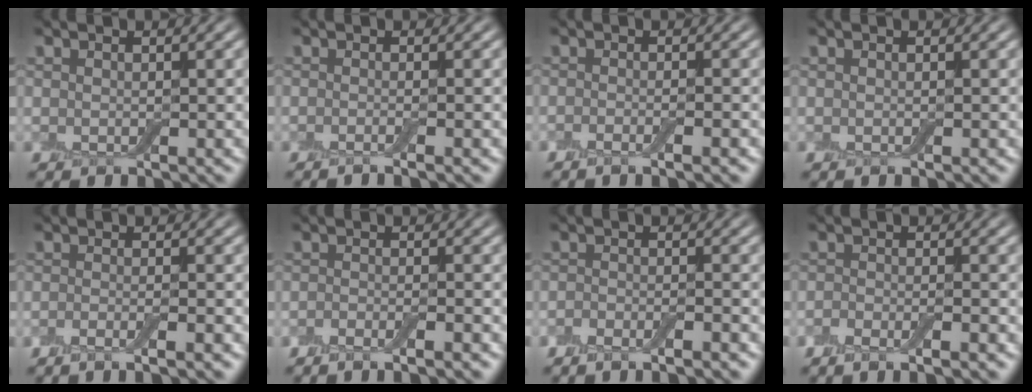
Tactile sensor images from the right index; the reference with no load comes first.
{"total": 1.6, "force": [-0.6, 0.5, 1.4], "torque": [-0.007, -0.006, -0.018]}
{"total": 2.2, "force": [-1.1, 0.5, 1.8], "torque": [-0.018, 0.003, -0.022]}
{"total": 0.0}
{"total": 2.9, "force": [-1.6, 0.6, 2.4], "torque": [-0.032, 0.000, -0.031]}
{"total": 2.6, "force": [-1.7, 0.4, 1.9], "torque": [-0.032, 0.001, -0.033]}
{"total": 2.5, "force": [-1.8, 0.4, 1.7], "torque": [-0.034, 0.002, -0.032]}
{"total": 2.8, "force": [-1.7, 0.6, 2.1], "torque": [-0.040, 0.003, -0.031]}